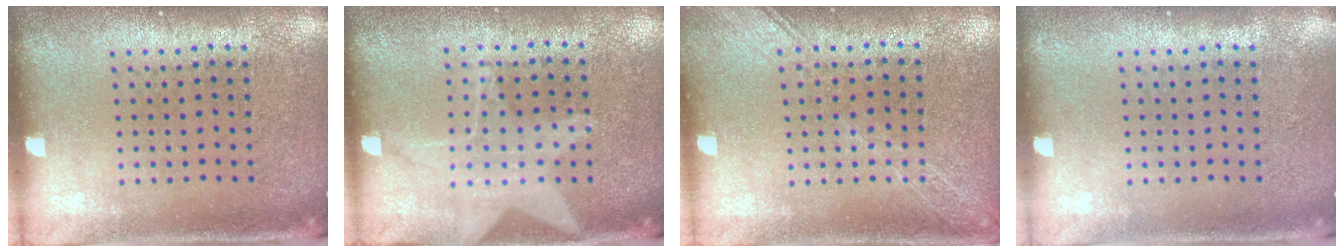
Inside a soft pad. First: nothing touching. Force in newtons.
{"total": 1.1, "press": 1.1, "slide": 0.3}
{"total": 1.6, "press": 1.6, "slide": 0.4}
{"total": 0.0}